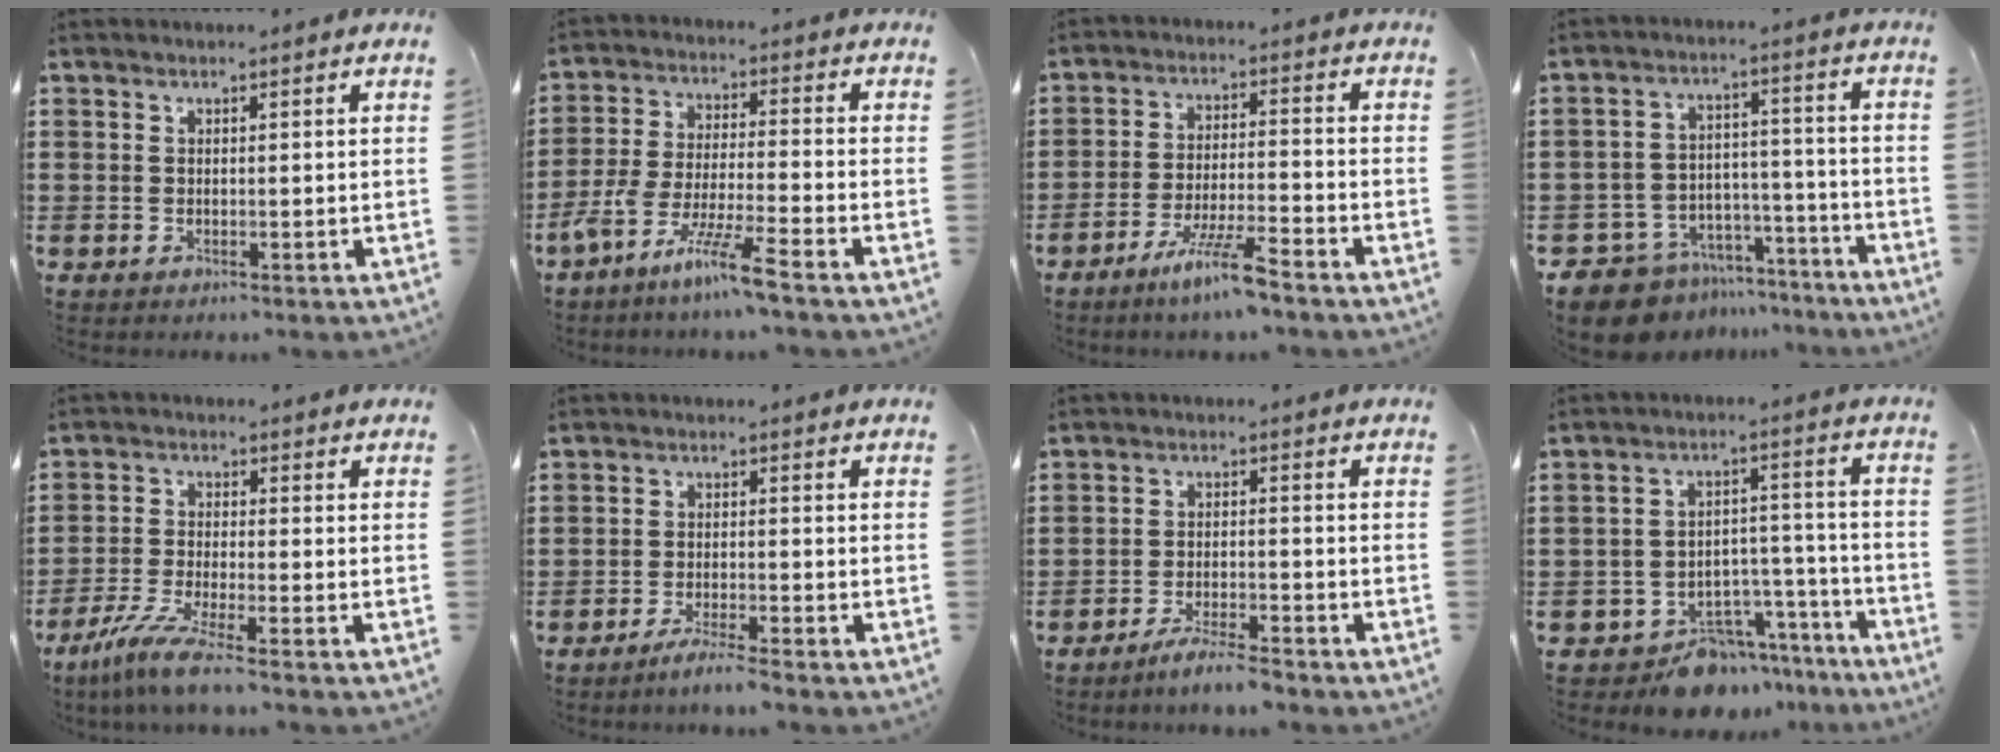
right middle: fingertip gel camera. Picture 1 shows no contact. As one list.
[{"total": 8.9, "force": [-7.1, -0.3, 5.4], "torque": [-0.116, -0.012, -0.143]}, {"total": 7.0, "force": [-5.4, 0.1, 4.6], "torque": [-0.090, -0.007, -0.100]}, {"total": 9.1, "force": [-8.5, 3.0, 1.6], "torque": [-0.040, 0.033, -0.166]}, {"total": 6.0, "force": [-4.6, -0.1, 3.8], "torque": [-0.096, -0.023, -0.095]}, {"total": 2.7, "force": [-2.4, -0.4, 1.3], "torque": [-0.019, 0.001, -0.044]}, {"total": 3.8, "force": [-3.5, -0.2, 1.6], "torque": [-0.025, 0.001, -0.065]}, {"total": 8.0, "force": [-7.2, 3.0, 1.5], "torque": [-0.014, 0.037, -0.132]}]